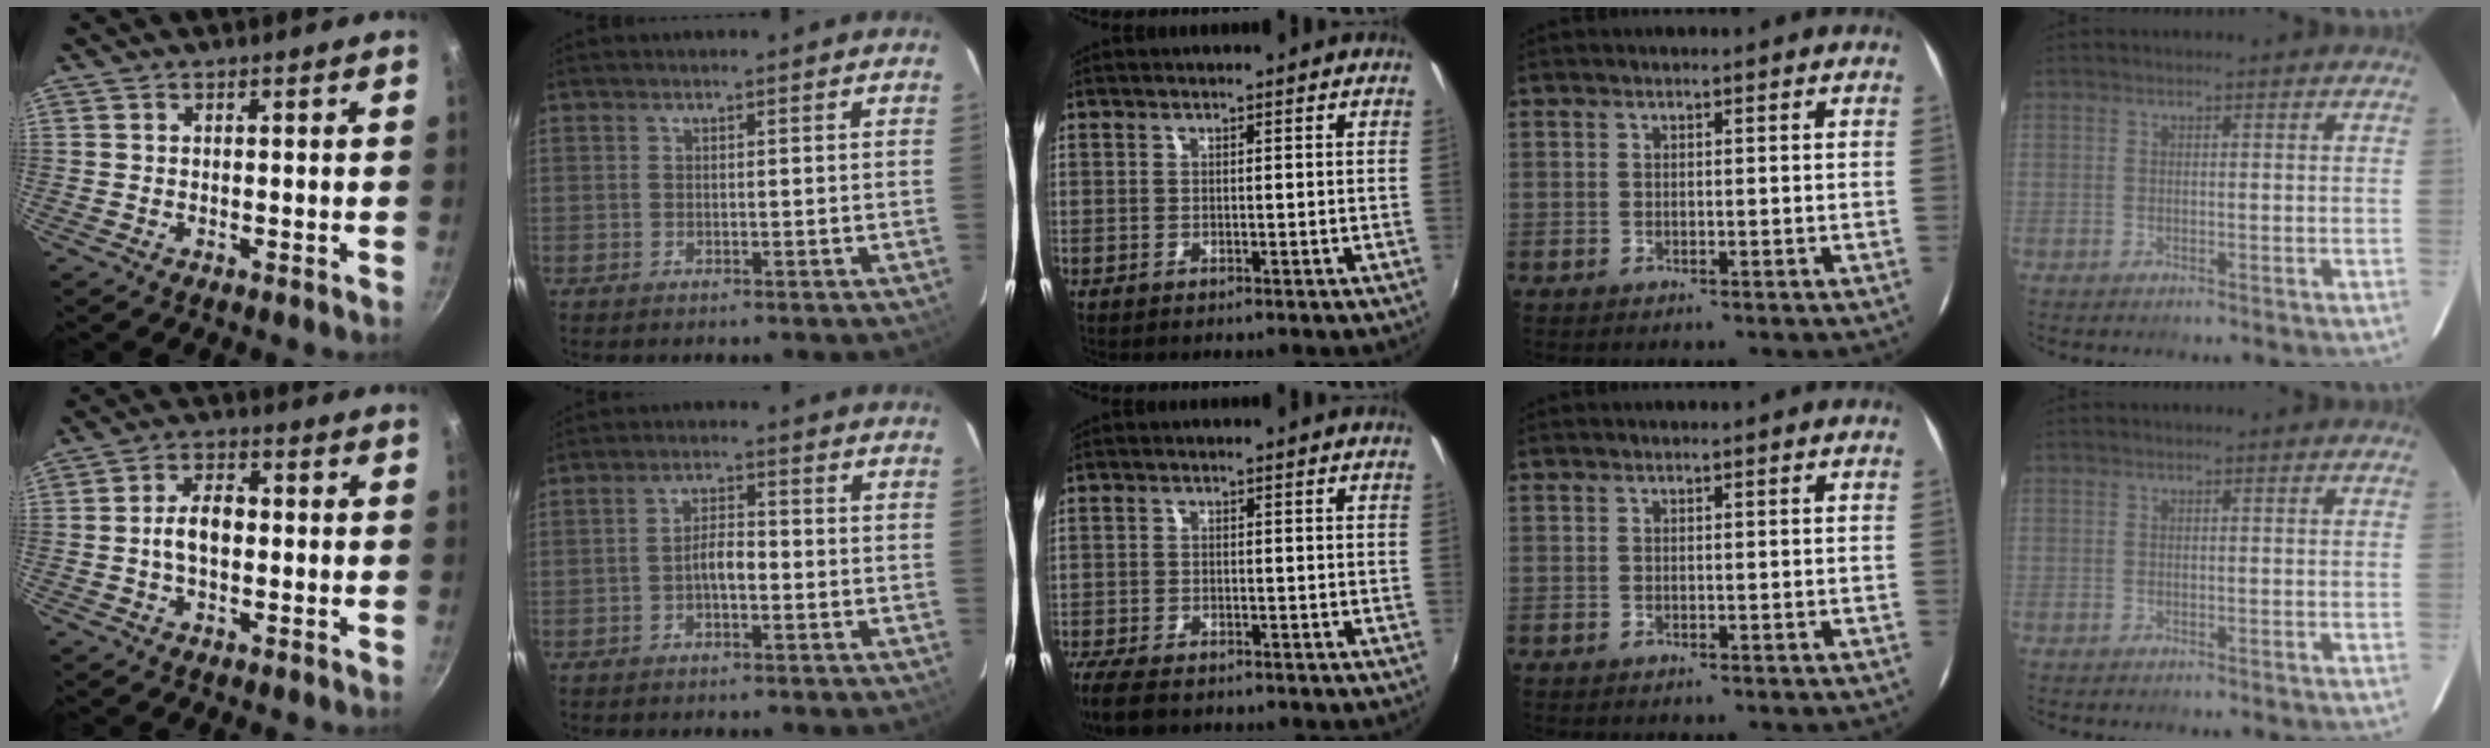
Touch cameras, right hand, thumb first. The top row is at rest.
{"thumb": {"total": 7.9, "force": [-0.4, 4.5, 6.4], "torque": [-0.101, 0.026, -0.015]}, "index": {"total": 3.5, "force": [-1.3, 1.4, 3.0], "torque": [-0.057, 0.009, -0.021]}, "middle": {"total": 6.6, "force": [-5.3, 2.1, 3.2], "torque": [-0.090, -0.030, -0.102]}}